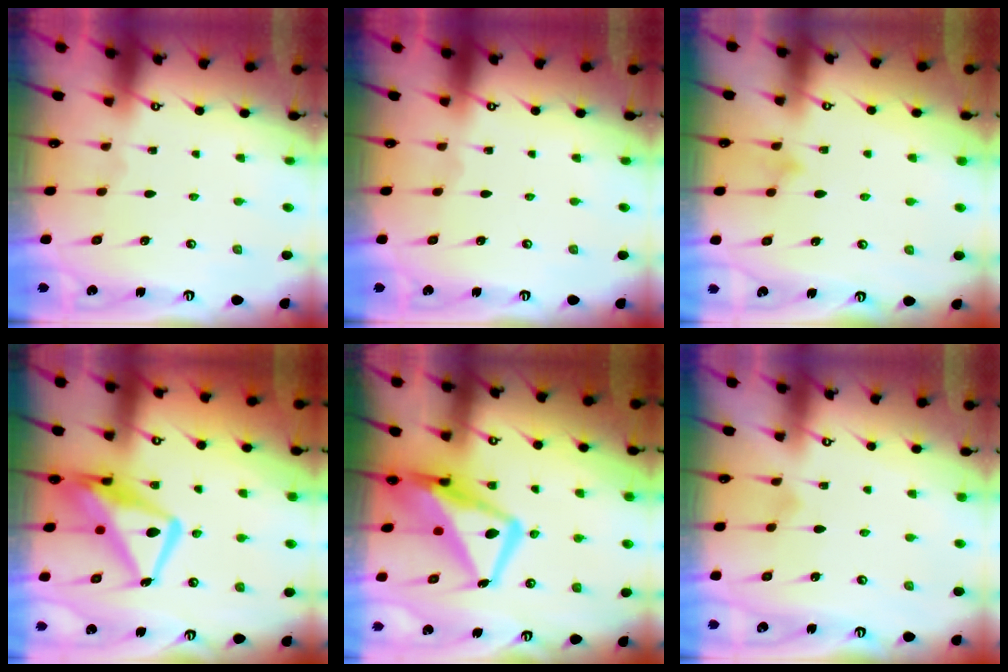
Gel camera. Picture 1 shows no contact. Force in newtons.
{"total": 0.0}
{"total": 7.9, "press": 7.9, "slide": 0.6}
{"total": 16.4, "press": 16.3, "slide": 1.5}
{"total": 16.5, "press": 16.4, "slide": 1.7}
{"total": 4.0, "press": 4.0, "slide": 0.2}